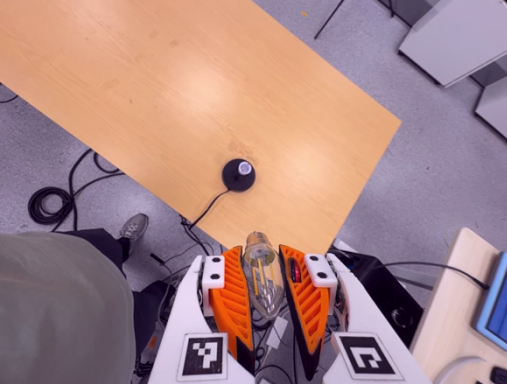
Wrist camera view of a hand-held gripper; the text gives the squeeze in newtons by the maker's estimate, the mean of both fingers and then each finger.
{"total": 20.4, "left": 22.4, "right": 18.3}